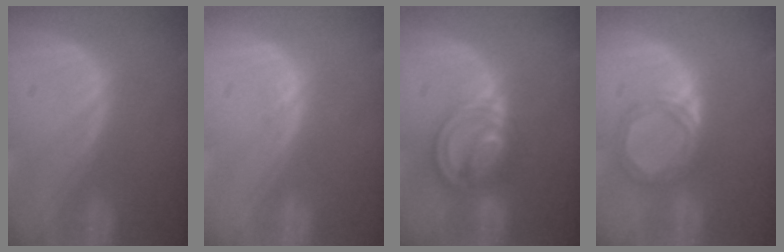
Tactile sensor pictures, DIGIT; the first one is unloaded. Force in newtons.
{"total": 0.7, "press": 0.6, "slide": 0.3}
{"total": 7.9, "press": 6.8, "slide": 4.1}
{"total": 5.1, "press": 5.0, "slide": 1.0}